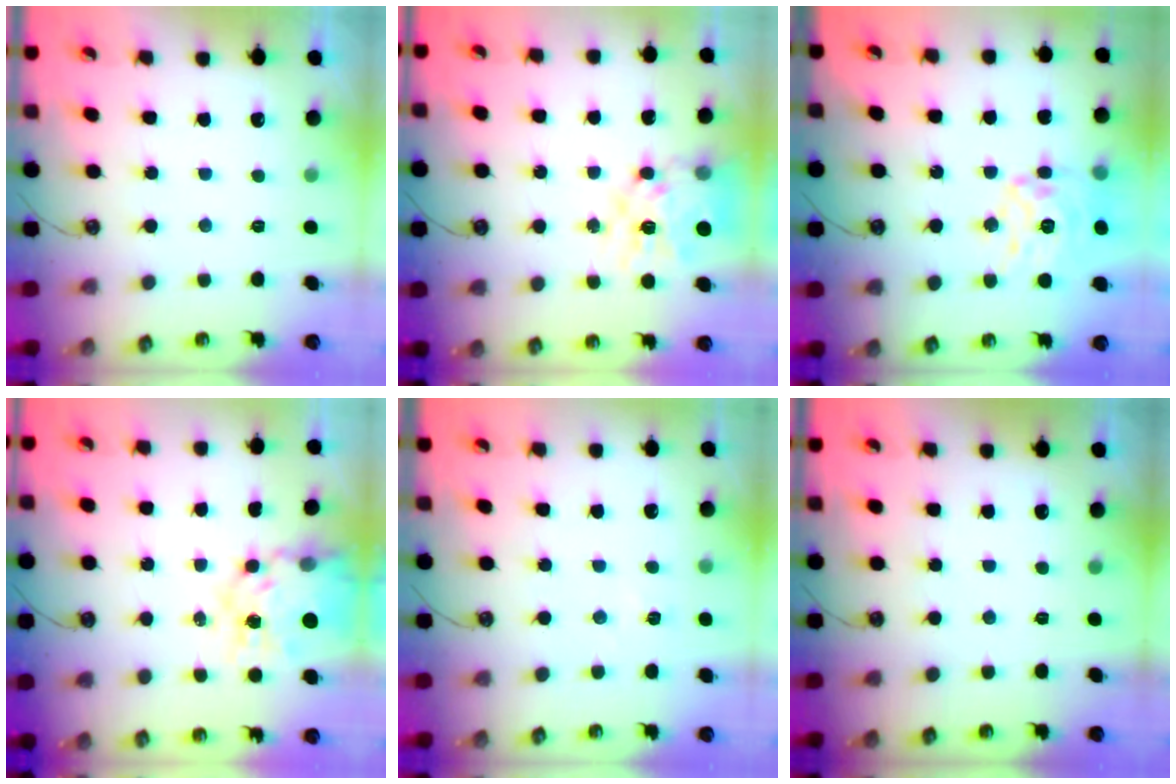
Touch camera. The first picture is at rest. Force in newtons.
{"total": 16.7, "press": 16.7, "slide": 1.7}
{"total": 15.6, "press": 15.5, "slide": 1.4}
{"total": 15.1, "press": 15.0, "slide": 1.4}
{"total": 3.0, "press": 3.0, "slide": 0.4}
{"total": 0.0}